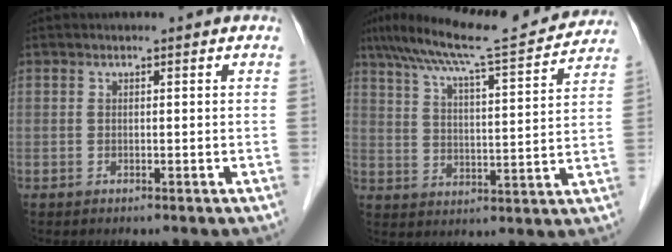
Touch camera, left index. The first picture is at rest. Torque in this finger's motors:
{"motor_torque": [0.88, -1.04, 0.13, 0.04]}